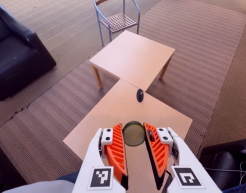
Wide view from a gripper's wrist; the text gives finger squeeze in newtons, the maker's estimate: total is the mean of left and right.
{"total": 7.6, "left": 7.8, "right": 7.4}